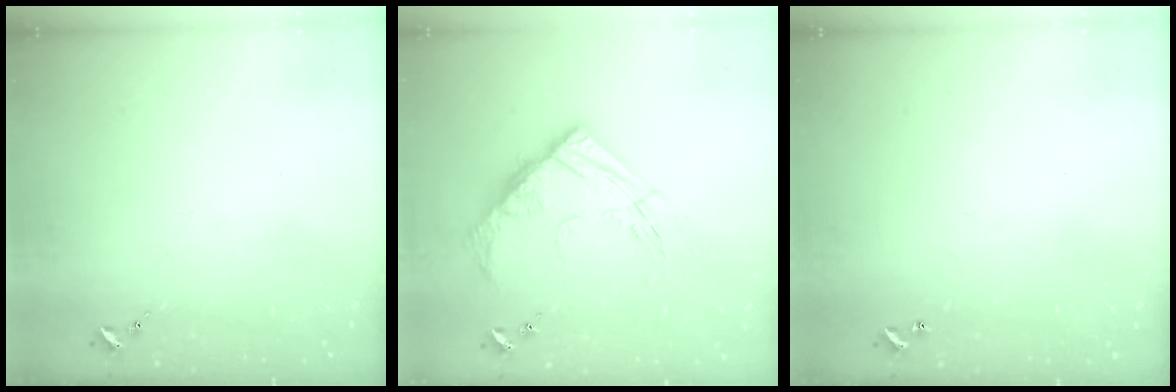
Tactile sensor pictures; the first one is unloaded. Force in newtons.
{"total": 15.4, "press": 15.3, "slide": 1.6}
{"total": 1.0, "press": 1.0, "slide": 0.2}